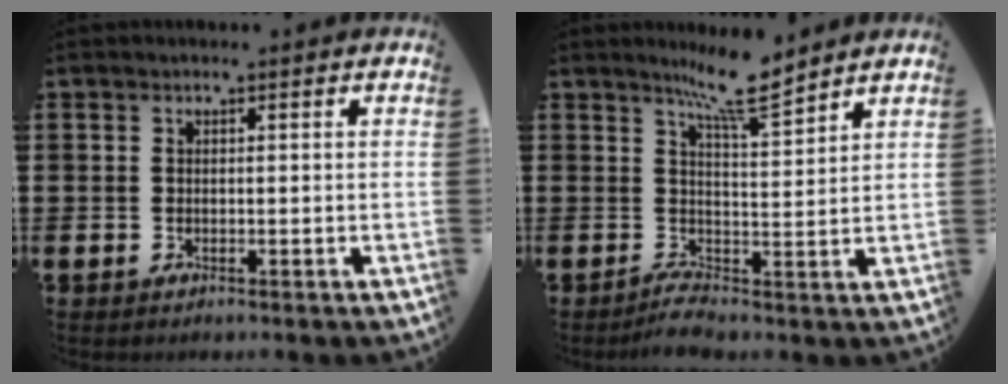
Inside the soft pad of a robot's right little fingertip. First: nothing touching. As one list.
[{"total": 6.6, "force": [4.9, 0.7, 4.4], "torque": [-0.074, -0.030, 0.079]}]